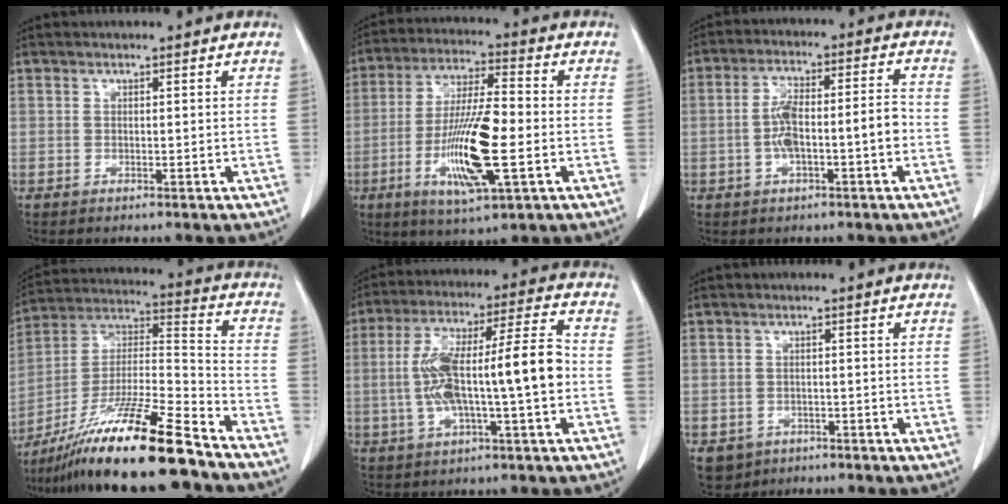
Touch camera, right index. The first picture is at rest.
{"total": 14.2, "force": [-3.5, 2.2, 13.6], "torque": [-0.263, -0.012, -0.063]}
{"total": 8.7, "force": [-1.7, 1.9, 8.4], "torque": [-0.157, 0.026, -0.030]}
{"total": 20.2, "force": [-15.2, 0.2, 13.3], "torque": [-0.258, -0.024, -0.278]}
{"total": 15.4, "force": [-1.4, 2.0, 15.2], "torque": [-0.278, 0.027, -0.023]}
{"total": 4.0, "force": [-2.2, 3.3, 0.7], "torque": [-0.010, 0.003, -0.030]}